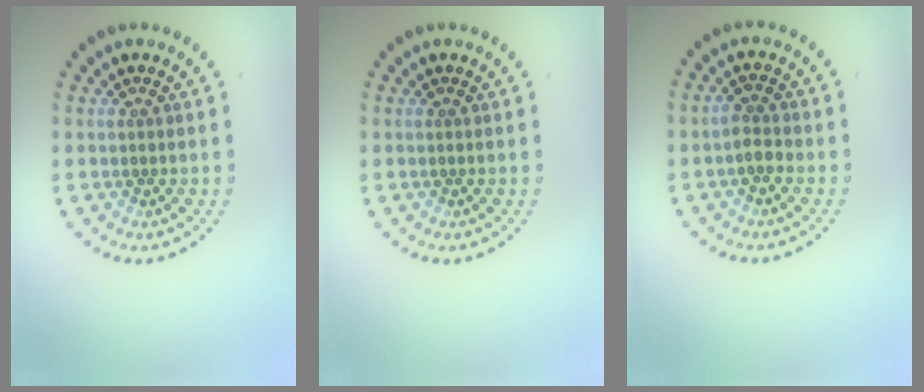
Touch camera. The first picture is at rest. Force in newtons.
{"total": 0.0}
{"total": 1.5, "press": 1.4, "slide": 0.4}